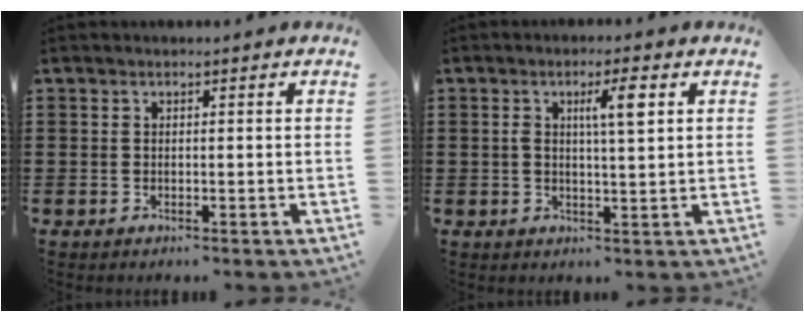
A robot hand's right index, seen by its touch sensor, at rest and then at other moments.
{"total": 4.6, "force": [1.5, 0.7, 4.3], "torque": [-0.073, -0.001, 0.017]}